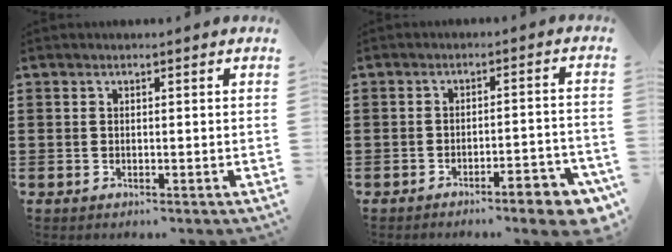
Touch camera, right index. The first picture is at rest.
{"total": 4.9, "force": [-4.0, 0.1, 2.9], "torque": [-0.044, -0.010, -0.071]}